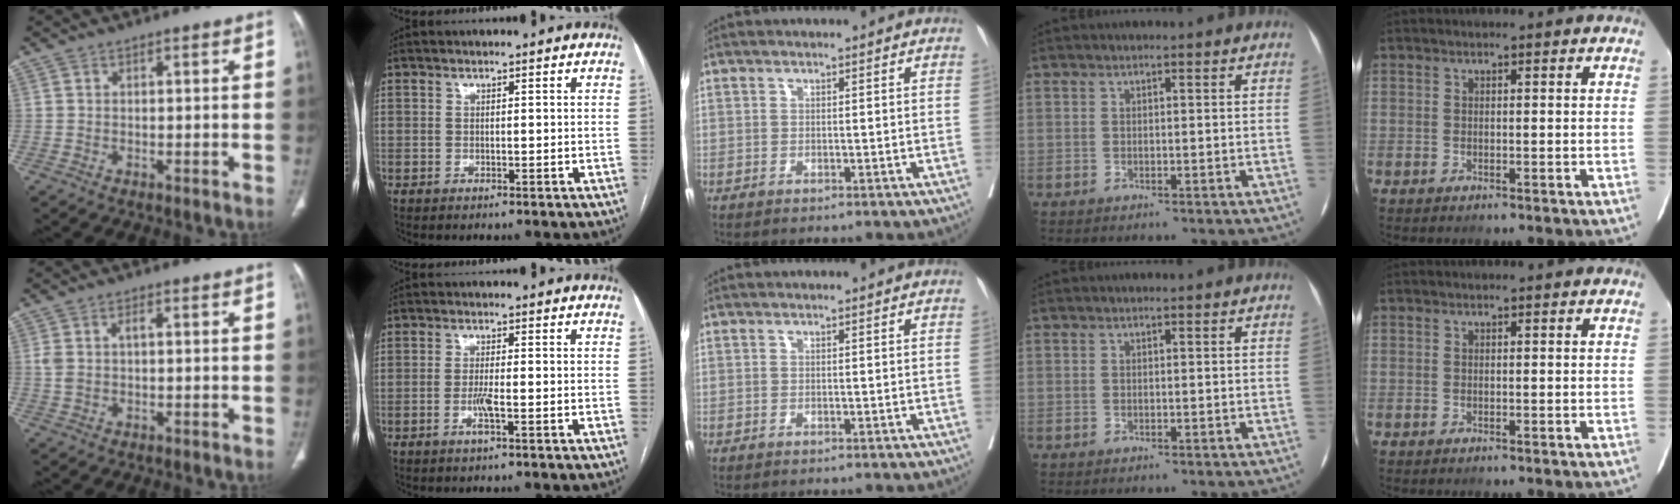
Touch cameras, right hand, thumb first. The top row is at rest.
{"thumb": {"total": 3.3, "force": [0.3, 1.8, 2.7], "torque": [-0.072, 0.014, 0.008]}, "index": {"total": 2.6, "force": [-0.9, -0.1, 2.4], "torque": [-0.051, -0.006, -0.021]}}